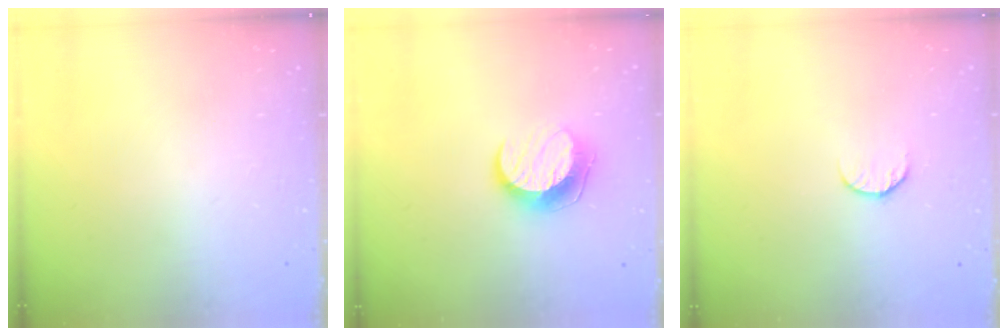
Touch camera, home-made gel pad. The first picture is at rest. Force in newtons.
{"total": 10.0, "press": 10.0, "slide": 0.1}
{"total": 6.3, "press": 6.2, "slide": 0.6}